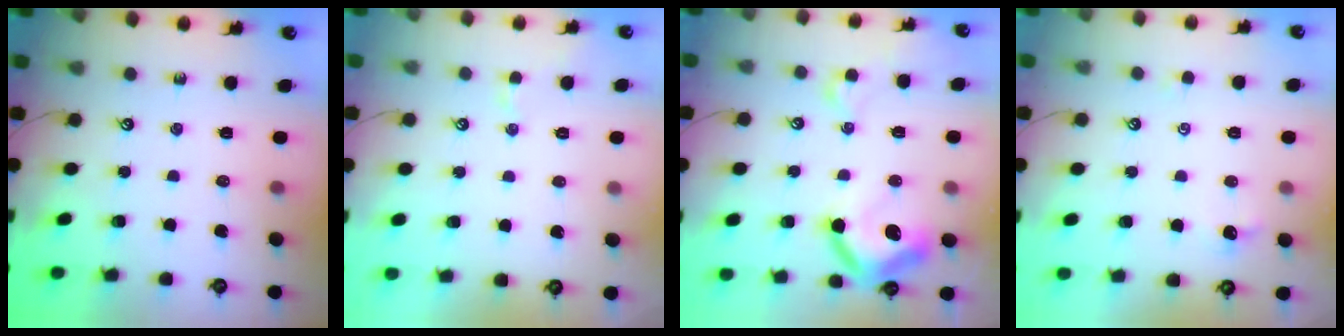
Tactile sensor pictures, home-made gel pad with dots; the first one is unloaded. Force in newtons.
{"total": 0.7, "press": 0.7, "slide": 0.2}
{"total": 12.4, "press": 12.2, "slide": 1.9}
{"total": 0.9, "press": 0.8, "slide": 0.5}